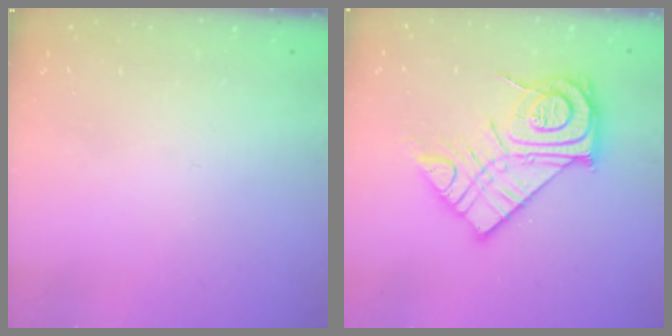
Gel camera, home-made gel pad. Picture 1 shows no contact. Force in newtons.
{"total": 18.5, "press": 18.4, "slide": 1.5}